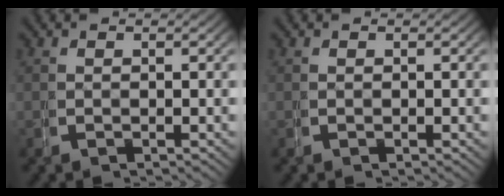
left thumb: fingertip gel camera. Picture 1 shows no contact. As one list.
[{"total": 0.0}]